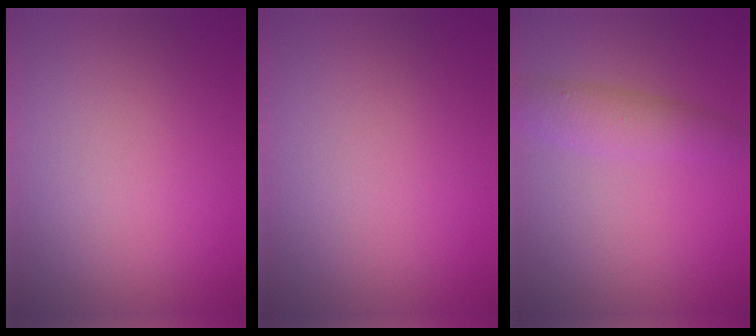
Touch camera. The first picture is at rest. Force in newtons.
{"total": 0.0}
{"total": 2.8, "press": 2.8, "slide": 0.0}